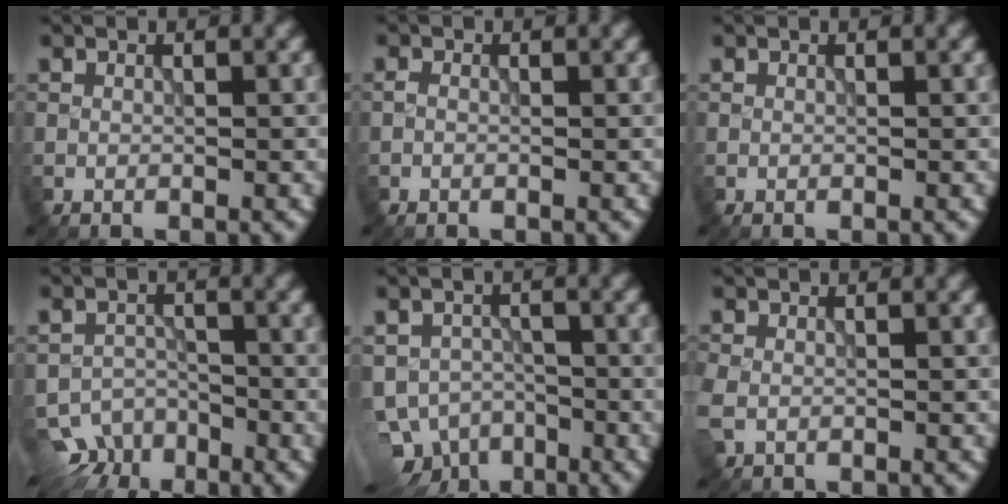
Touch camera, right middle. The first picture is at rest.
{"total": 0.9, "force": [-0.4, 0.6, 0.5], "torque": [-0.009, 0.000, -0.008]}
{"total": 0.0}
{"total": 5.6, "force": [-4.5, 3.3, 0.9], "torque": [0.004, -0.006, -0.064]}
{"total": 7.7, "force": [-5.2, 4.9, 2.9], "torque": [-0.039, -0.012, -0.074]}
{"total": 2.3, "force": [-0.6, 1.7, 1.4], "torque": [-0.038, -0.010, -0.011]}